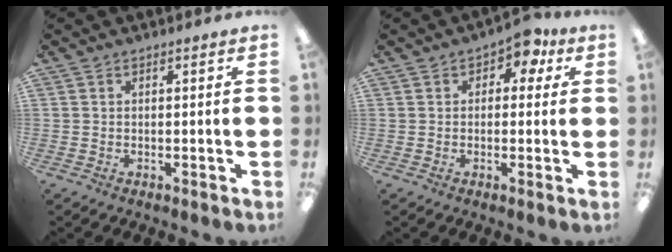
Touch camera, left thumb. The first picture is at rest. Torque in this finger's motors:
{"motor_torque": [-0.18, 0.28, -0.42, 0.12, 0.09]}